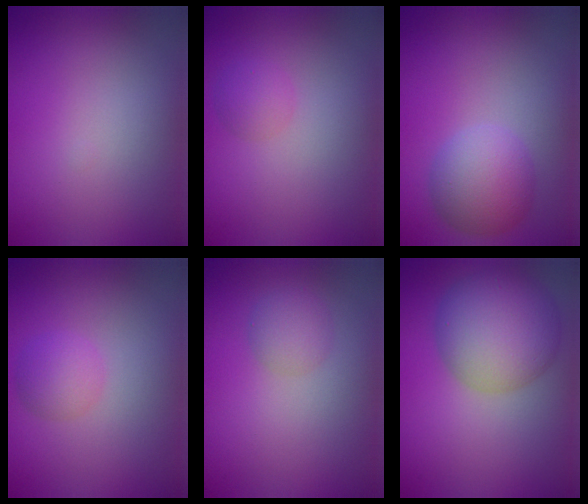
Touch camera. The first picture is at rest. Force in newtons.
{"total": 1.6, "press": 1.5, "slide": 0.1}
{"total": 4.8, "press": 4.8, "slide": 0.2}
{"total": 2.2, "press": 2.2, "slide": 0.0}
{"total": 2.0, "press": 2.0, "slide": 0.1}
{"total": 8.1, "press": 8.1, "slide": 0.3}